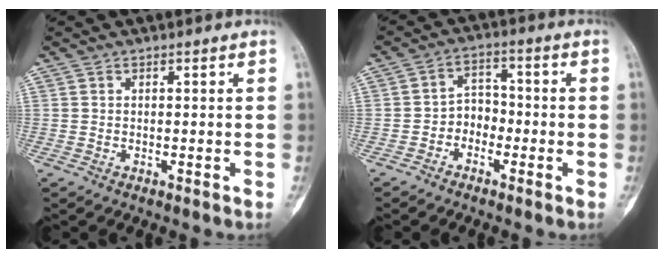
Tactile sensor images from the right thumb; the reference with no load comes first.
{"total": 4.6, "force": [-2.0, 3.6, 1.9], "torque": [-0.002, 0.026, -0.047]}